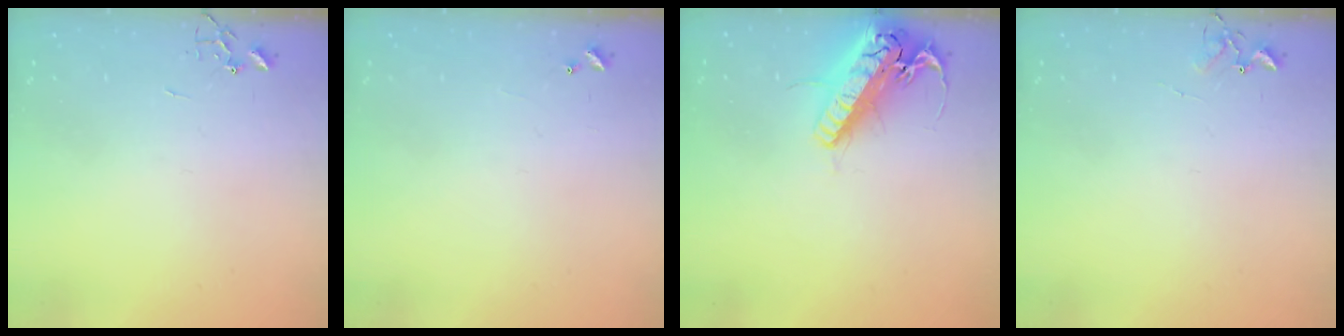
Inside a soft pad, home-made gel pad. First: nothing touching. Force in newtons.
{"total": 3.7, "press": 3.6, "slide": 0.4}
{"total": 21.0, "press": 20.7, "slide": 3.7}
{"total": 6.1, "press": 6.0, "slide": 0.6}